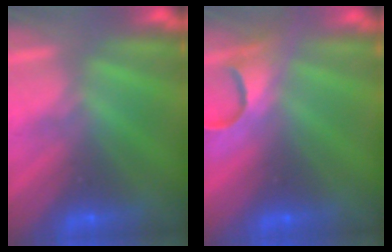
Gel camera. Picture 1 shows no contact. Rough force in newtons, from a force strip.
{"total": 4.7}